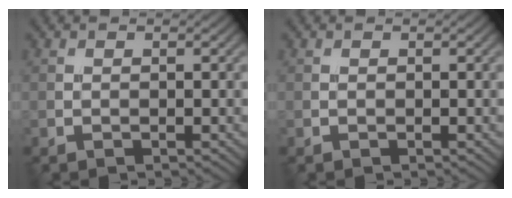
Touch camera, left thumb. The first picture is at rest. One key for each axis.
{"total": 0.0}